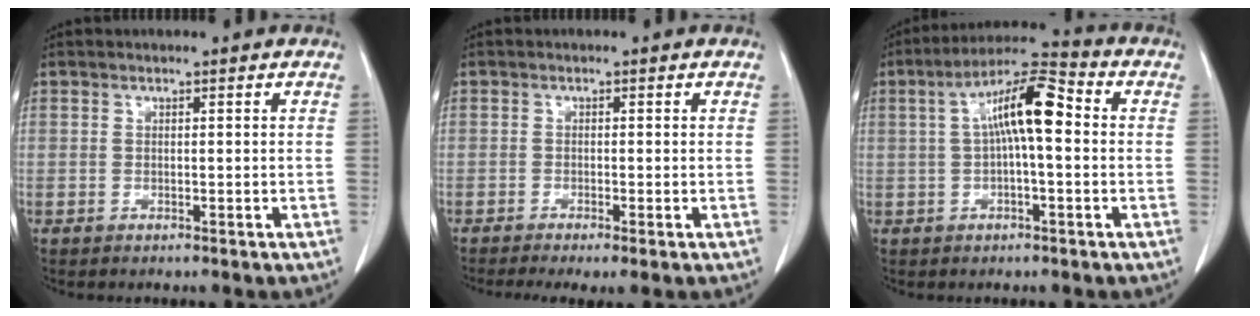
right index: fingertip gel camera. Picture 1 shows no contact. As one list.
[{"total": 4.0, "force": [-2.7, 0.5, 3.0], "torque": [-0.048, -0.012, -0.043]}, {"total": 9.5, "force": [1.0, 2.1, 9.2], "torque": [-0.165, 0.033, 0.011]}]